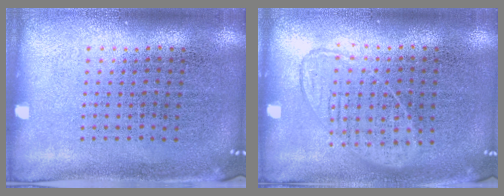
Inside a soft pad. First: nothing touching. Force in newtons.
{"total": 1.0, "press": 0.9, "slide": 0.4}